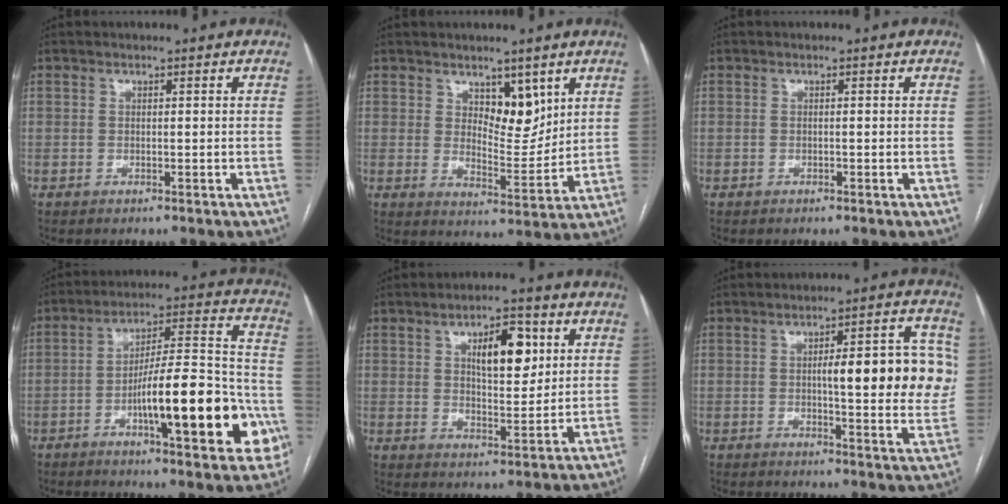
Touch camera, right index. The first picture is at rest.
{"total": 6.7, "force": [3.8, 3.2, 4.5], "torque": [-0.065, -0.009, 0.067]}
{"total": 0.0}
{"total": 20.6, "force": [-6.9, 4.0, 19.0], "torque": [-0.242, 0.022, -0.091]}
{"total": 8.7, "force": [3.1, 3.4, 7.3], "torque": [-0.111, 0.007, 0.051]}
{"total": 13.8, "force": [1.5, 3.0, 13.4], "torque": [-0.158, 0.020, 0.017]}